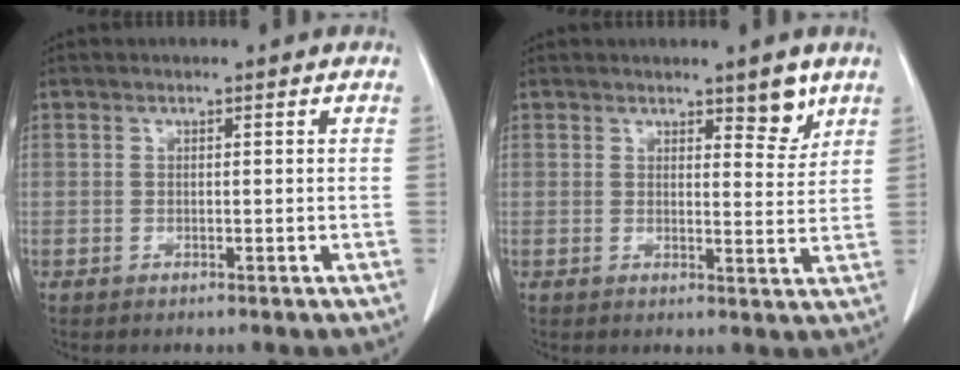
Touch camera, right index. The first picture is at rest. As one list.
[{"total": 4.1, "force": [2.9, 1.1, 2.6], "torque": [-0.029, -0.013, 0.038]}]